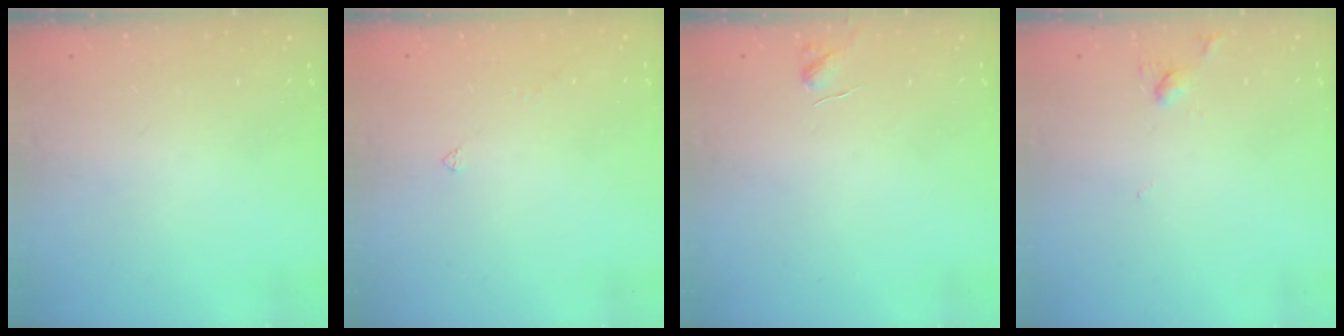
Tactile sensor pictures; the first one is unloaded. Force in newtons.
{"total": 1.9, "press": 1.8, "slide": 0.4}
{"total": 4.7, "press": 4.7, "slide": 0.5}
{"total": 3.2, "press": 3.2, "slide": 0.5}